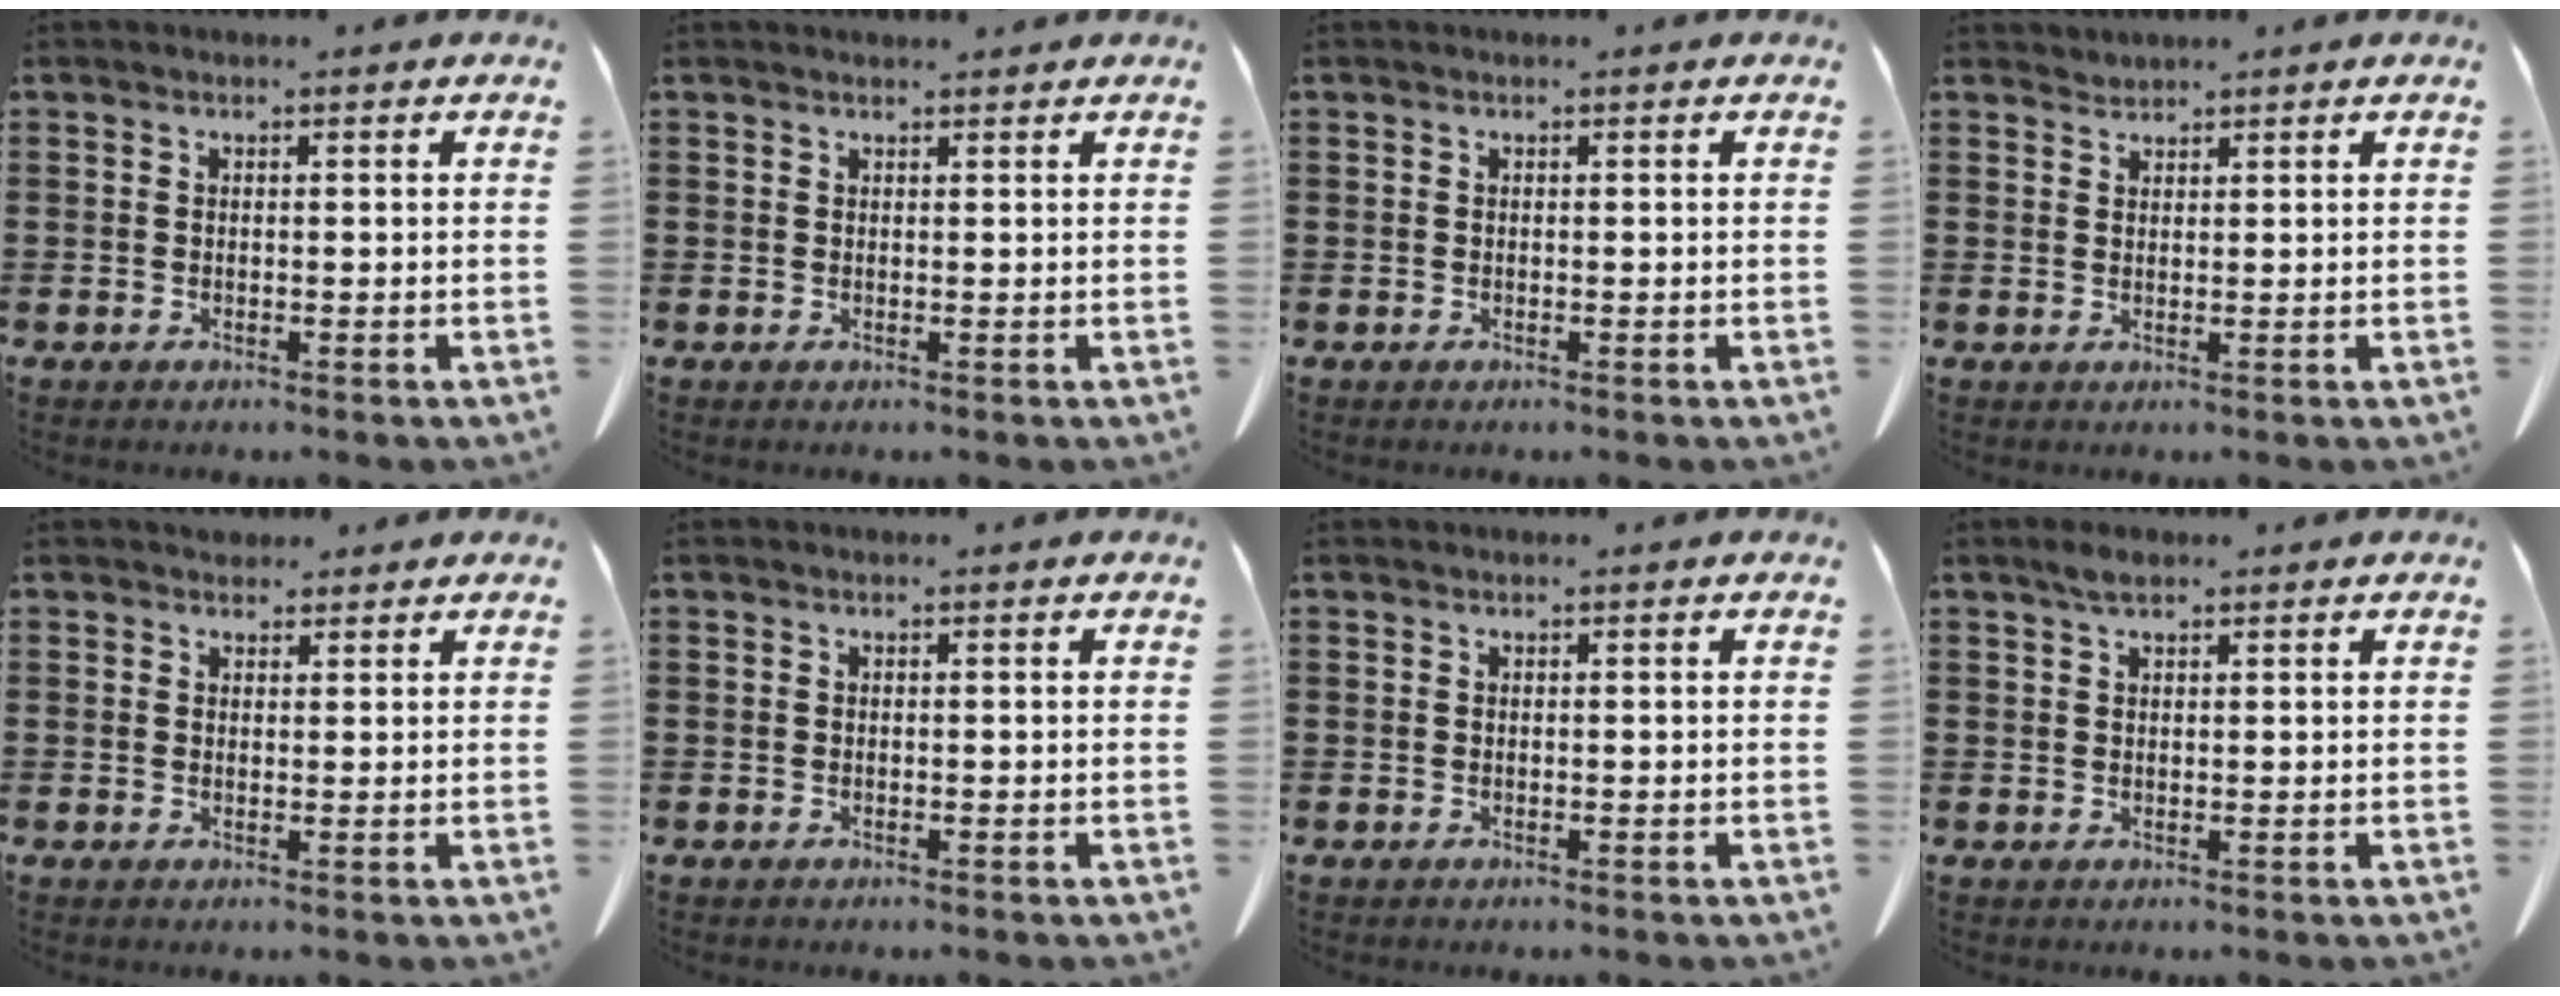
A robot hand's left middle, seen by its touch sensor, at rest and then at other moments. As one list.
[{"total": 0.7, "force": [0.7, 0.0, 0.1], "torque": [-0.004, 0.000, 0.014]}, {"total": 0.0}, {"total": 1.1, "force": [1.1, 0.0, -0.2], "torque": [0.000, 0.000, 0.022]}, {"total": 2.0, "force": [1.7, 1.0, 0.3], "torque": [-0.002, 0.002, 0.032]}, {"total": 0.0}, {"total": 0.0}, {"total": 1.8, "force": [1.2, 0.7, 1.1], "torque": [-0.025, 0.004, 0.022]}]